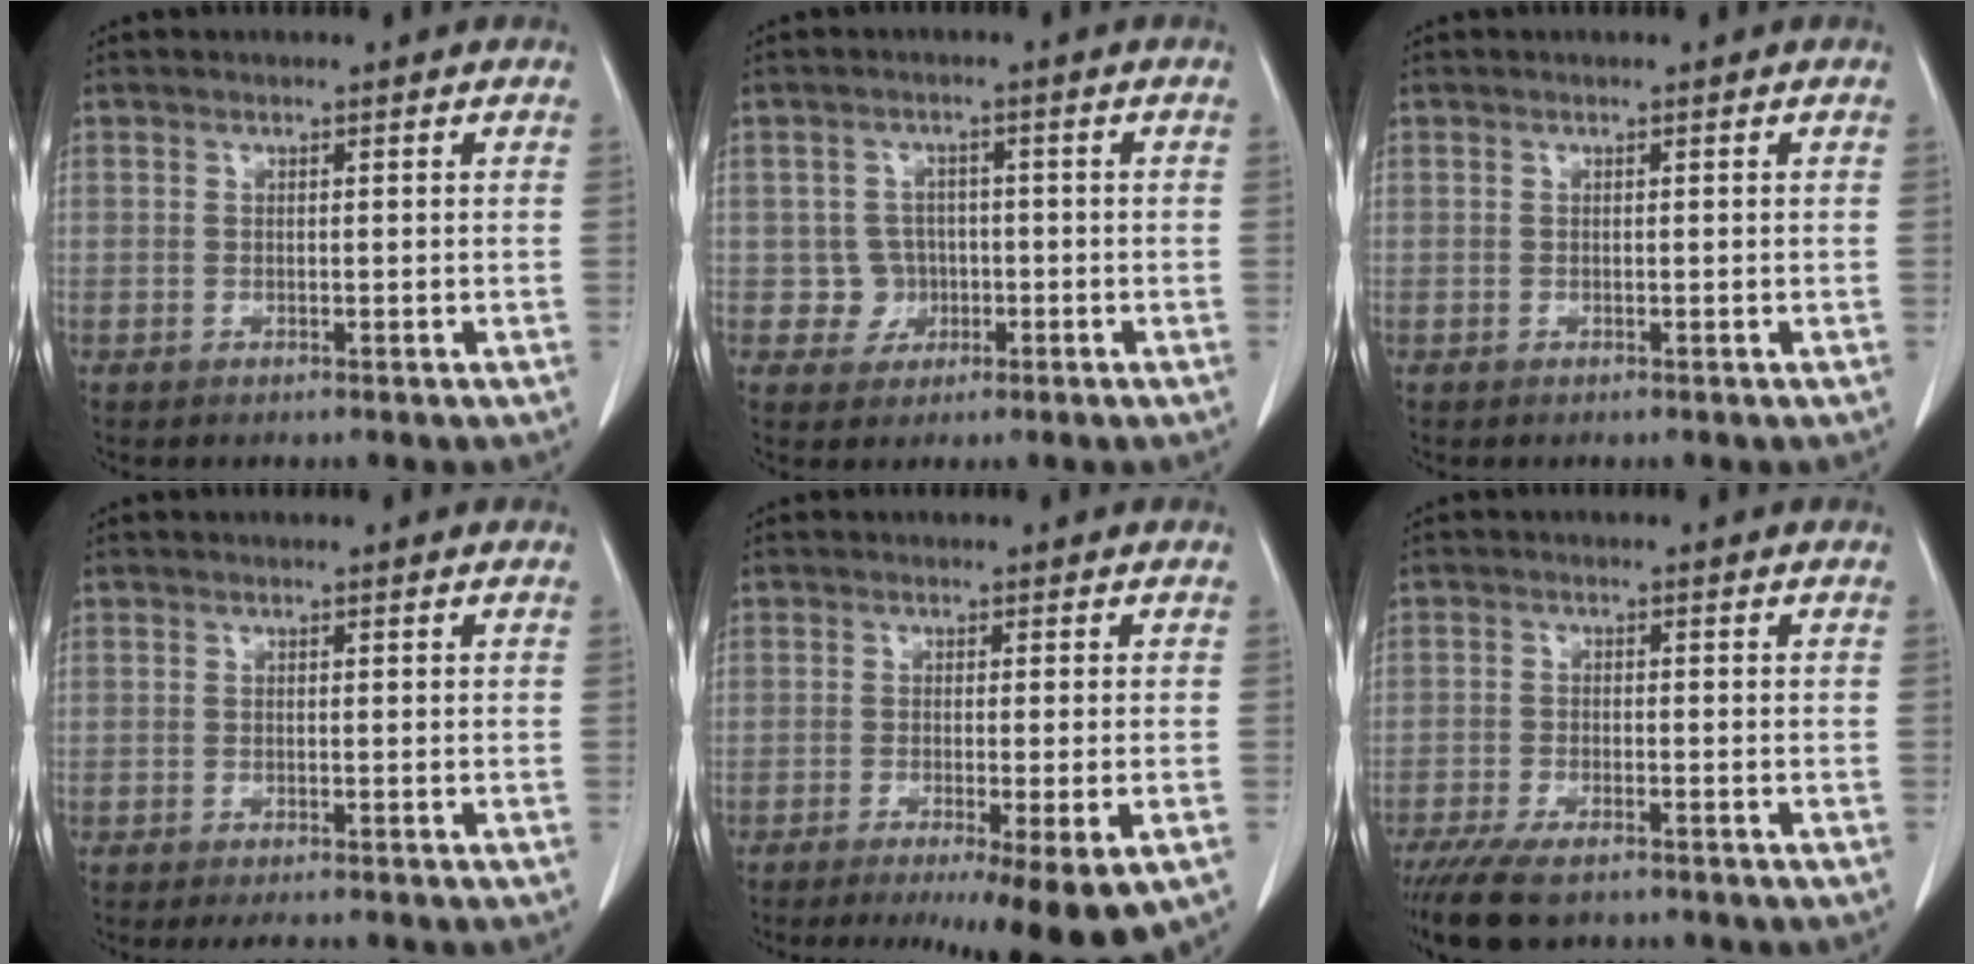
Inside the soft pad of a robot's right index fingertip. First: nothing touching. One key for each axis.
{"total": 3.6, "fx": -0.7, "fy": 3.6, "fz": 0.1, "tx": 0.012, "ty": 0.011, "tz": -0.007}
{"total": 0.0}
{"total": 3.5, "fx": -3.1, "fy": 0.5, "fz": 1.4, "tx": -0.015, "ty": -0.007, "tz": -0.041}
{"total": 11.5, "fx": -7.5, "fy": 0.8, "fz": 8.7, "tx": -0.094, "ty": -0.024, "tz": -0.110}
{"total": 8.4, "fx": -6.8, "fy": 2.2, "fz": 4.5, "tx": -0.073, "ty": -0.015, "tz": -0.108}